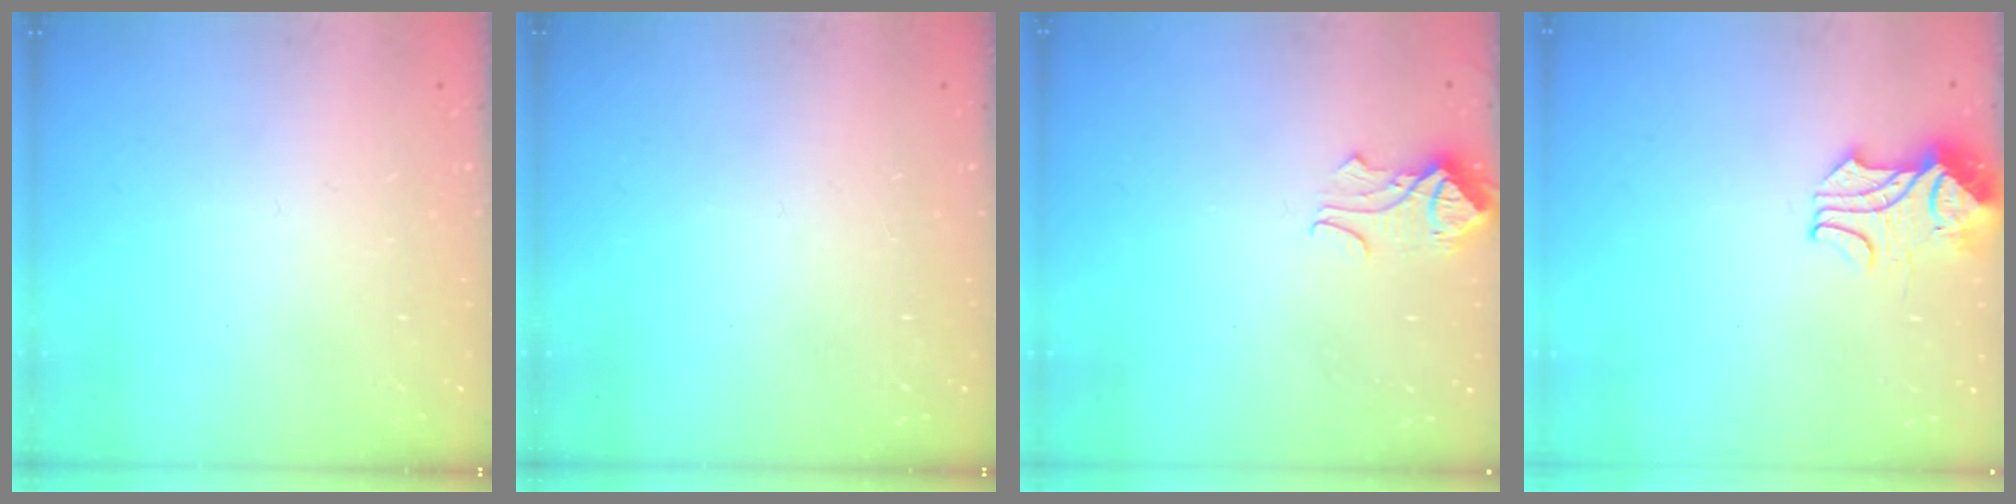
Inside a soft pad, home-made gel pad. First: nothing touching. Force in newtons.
{"total": 0.0}
{"total": 2.4, "press": 2.3, "slide": 0.5}
{"total": 2.3, "press": 2.1, "slide": 0.8}